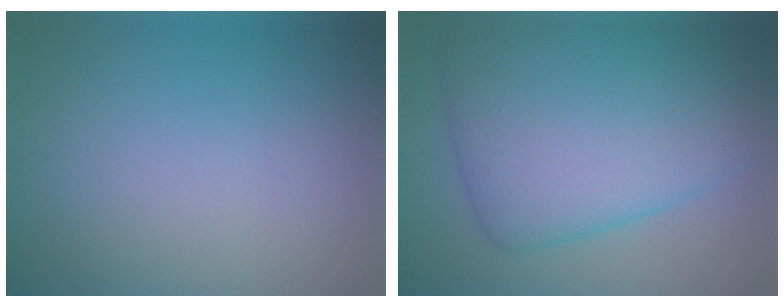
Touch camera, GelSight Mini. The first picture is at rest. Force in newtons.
{"total": 10.2, "press": 10.1, "slide": 0.3}